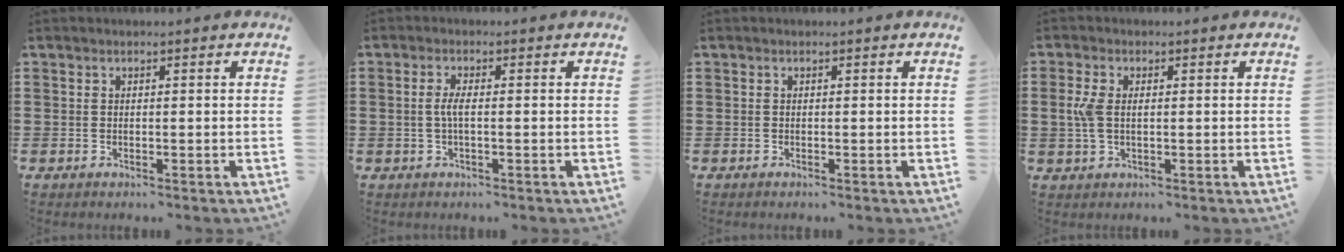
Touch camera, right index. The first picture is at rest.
{"total": 2.4, "force": [-0.3, 0.4, 2.4], "torque": [-0.060, -0.006, -0.012]}
{"total": 0.0}
{"total": 3.8, "force": [0.3, 2.0, 3.2], "torque": [-0.089, 0.001, -0.004]}